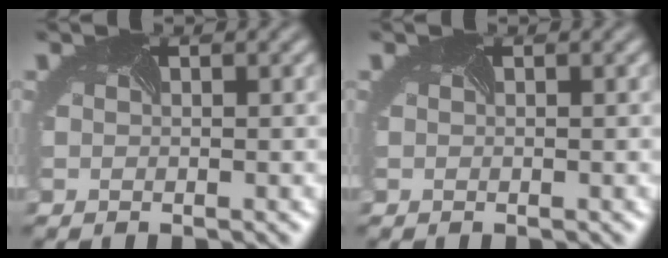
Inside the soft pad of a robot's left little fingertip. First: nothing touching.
{"total": 0.0}